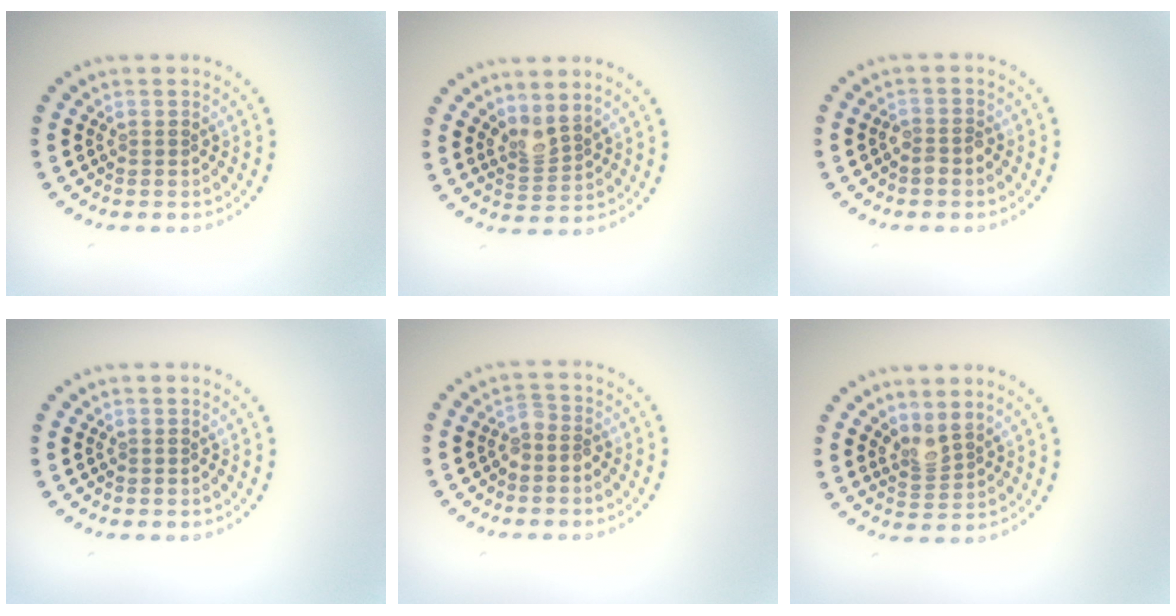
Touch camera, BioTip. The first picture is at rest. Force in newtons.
{"total": 2.1, "press": 1.6, "slide": 1.4}
{"total": 1.3, "press": 1.2, "slide": 0.6}
{"total": 0.0}
{"total": 1.5, "press": 1.3, "slide": 0.8}
{"total": 2.1, "press": 1.6, "slide": 1.4}